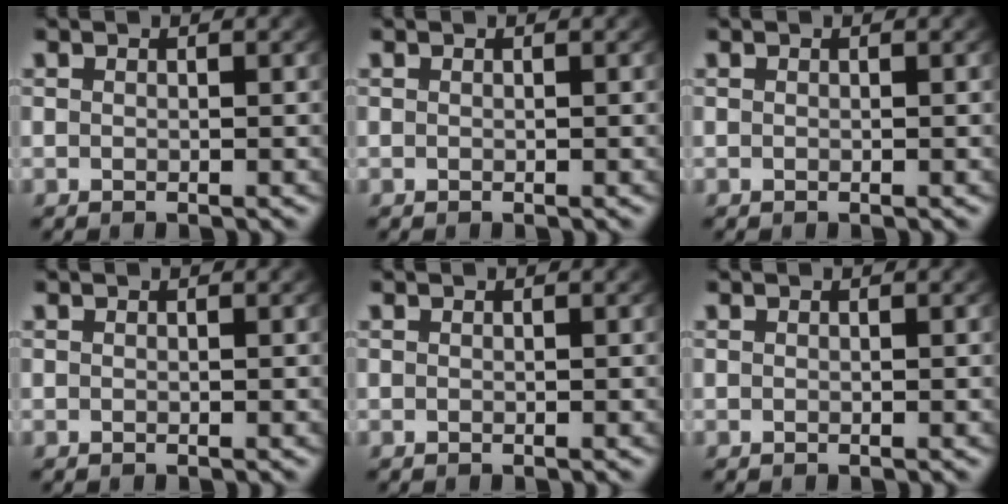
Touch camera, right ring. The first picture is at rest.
{"total": 0.0}
{"total": 0.0}
{"total": 0.0}
{"total": 0.0}
{"total": 0.0}